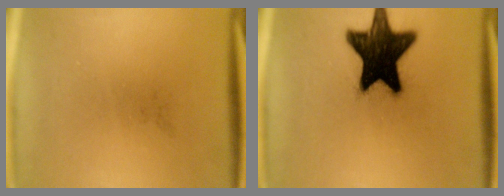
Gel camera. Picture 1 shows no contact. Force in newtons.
{"total": 18.9}